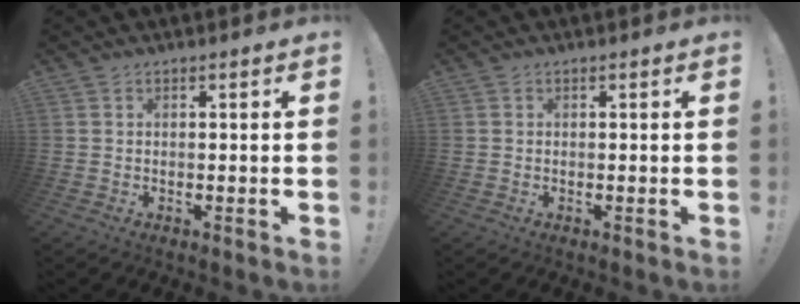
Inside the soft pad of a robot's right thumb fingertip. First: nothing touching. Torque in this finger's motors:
{"motor_torque": [0.37, 0.18, 0.01, -0.14, 0.00]}